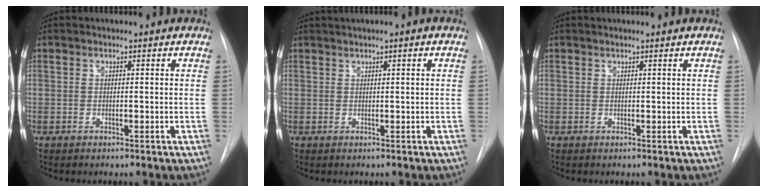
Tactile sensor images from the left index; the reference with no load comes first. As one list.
[{"total": 1.7, "force": [0.8, -0.1, 1.5], "torque": [-0.030, 0.008, 0.015]}, {"total": 0.6, "force": [0.5, -0.1, 0.2], "torque": [-0.005, 0.003, 0.009]}]